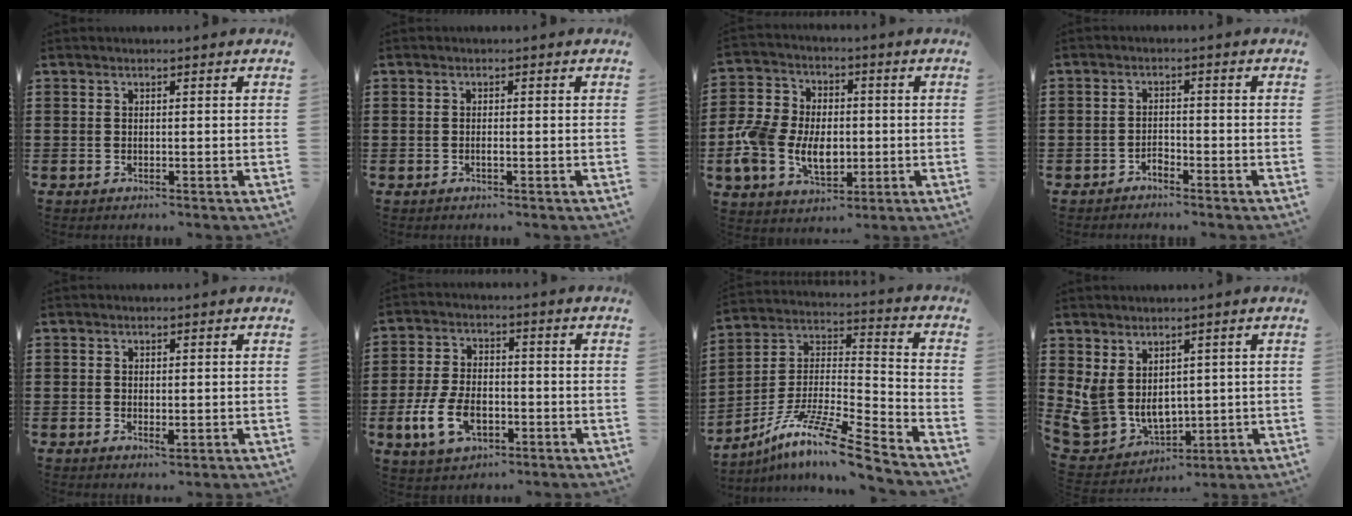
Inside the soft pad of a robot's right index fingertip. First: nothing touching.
{"total": 0.8, "force": [-0.3, 0.2, 0.7], "torque": [-0.014, -0.004, -0.004]}
{"total": 9.4, "force": [-1.9, 7.1, 5.9], "torque": [-0.146, 0.015, -0.036]}
{"total": 1.7, "force": [-1.5, 0.6, 0.2], "torque": [-0.010, 0.003, -0.033]}
{"total": 1.0, "force": [-0.1, 0.6, 0.8], "torque": [-0.014, 0.001, -0.002]}
{"total": 8.3, "force": [-3.0, 4.8, 6.0], "torque": [-0.141, 0.000, -0.059]}
{"total": 11.3, "force": [-9.2, 0.2, 6.6], "torque": [-0.126, 0.002, -0.183]}
{"total": 6.2, "force": [2.0, 5.2, 2.8], "torque": [-0.097, -0.017, 0.040]}